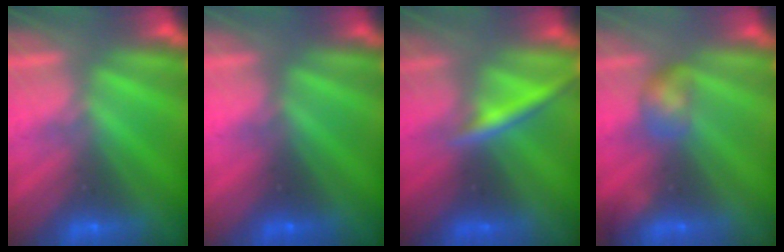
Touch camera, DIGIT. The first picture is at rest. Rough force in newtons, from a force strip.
{"total": 3.2}
{"total": 2.4}
{"total": 2.9}